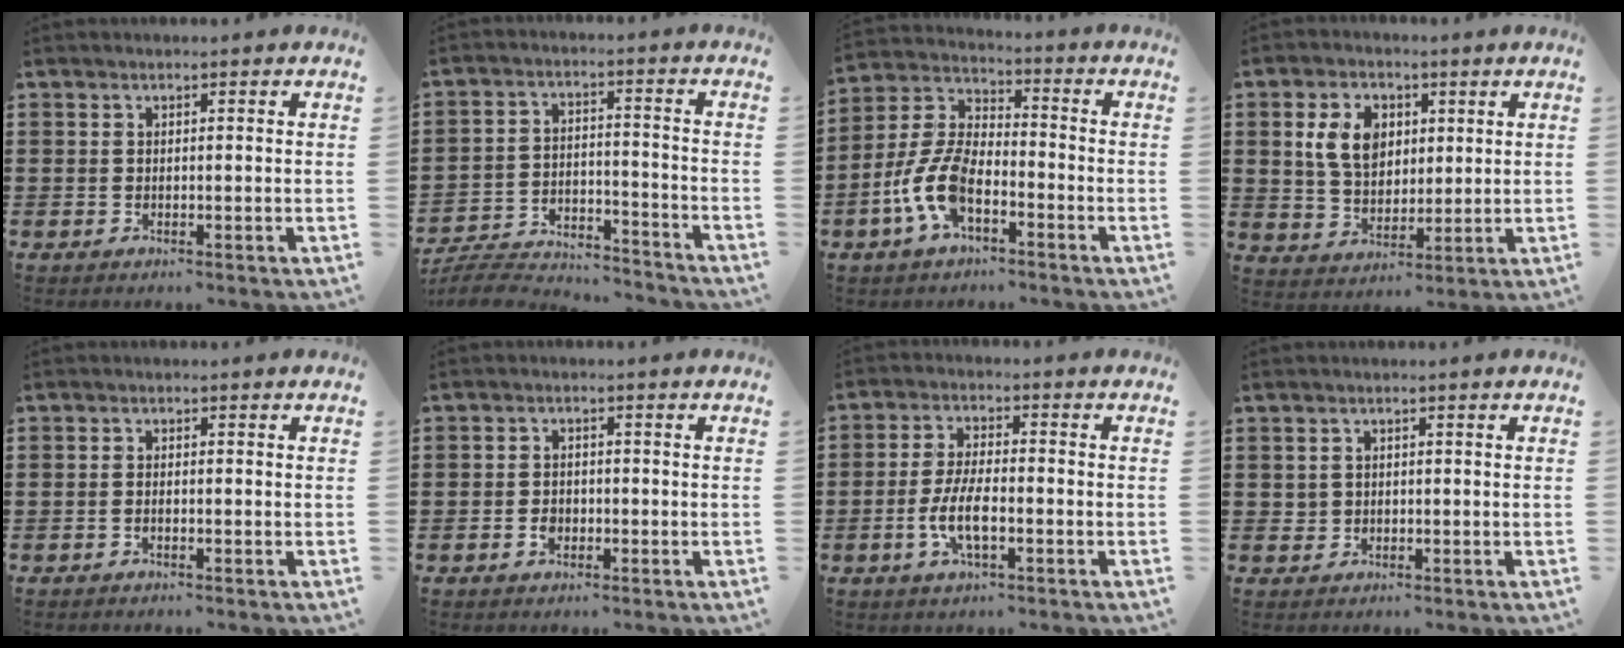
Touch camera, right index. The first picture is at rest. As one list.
[{"total": 5.8, "force": [-5.6, 0.9, 1.2], "torque": [-0.032, 0.001, -0.114]}, {"total": 9.4, "force": [-4.0, 4.5, 7.2], "torque": [-0.193, -0.013, -0.083]}, {"total": 7.5, "force": [2.1, 5.4, 4.7], "torque": [-0.118, 0.011, 0.032]}, {"total": 0.7, "force": [-0.4, -0.1, 0.5], "torque": [-0.012, -0.007, -0.006]}, {"total": 2.0, "force": [-0.8, 1.3, 1.3], "torque": [-0.026, -0.002, -0.014]}, {"total": 6.2, "force": [-1.9, 2.0, 5.6], "torque": [-0.126, -0.009, -0.042]}, {"total": 1.0, "force": [0.2, 1.0, 0.3], "torque": [-0.010, 0.004, 0.003]}]